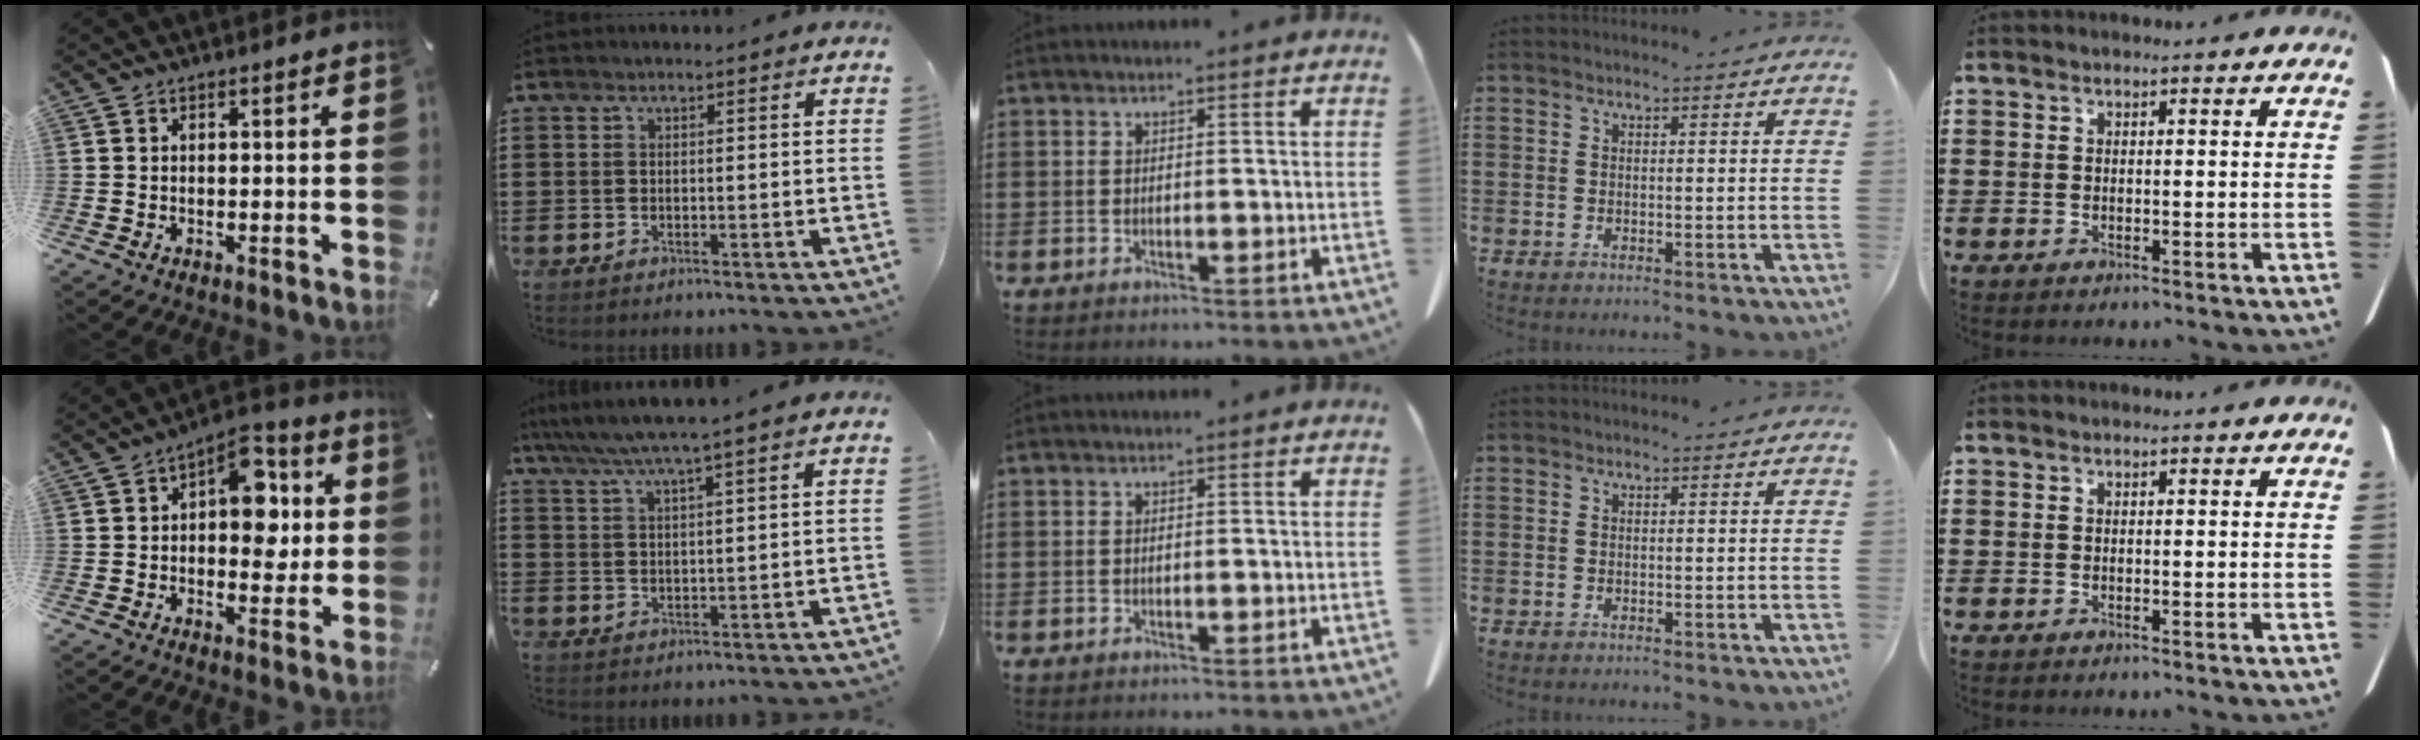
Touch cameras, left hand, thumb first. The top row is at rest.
{"thumb": {"total": 11.9, "force": [2.2, 7.6, 8.9], "torque": [-0.099, -0.016, 0.033]}, "index": {"total": 4.3, "force": [3.4, -0.5, 2.7], "torque": [-0.062, -0.012, 0.057]}}